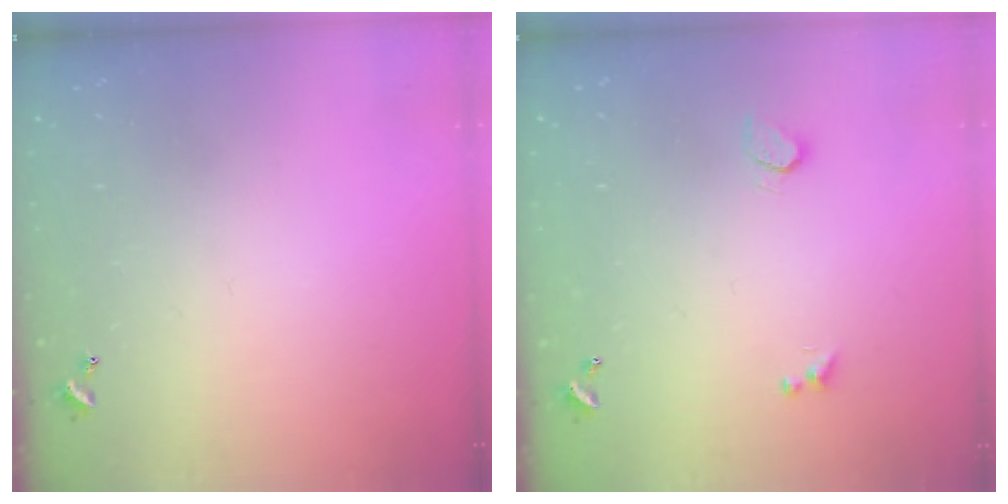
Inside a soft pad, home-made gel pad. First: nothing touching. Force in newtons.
{"total": 0.9, "press": 0.8, "slide": 0.4}